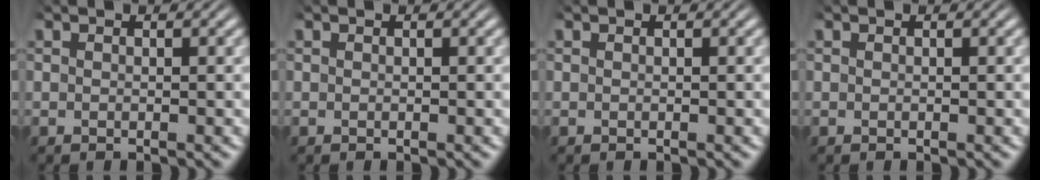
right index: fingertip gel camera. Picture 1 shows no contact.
{"total": 0.0}
{"total": 0.0}
{"total": 0.0}